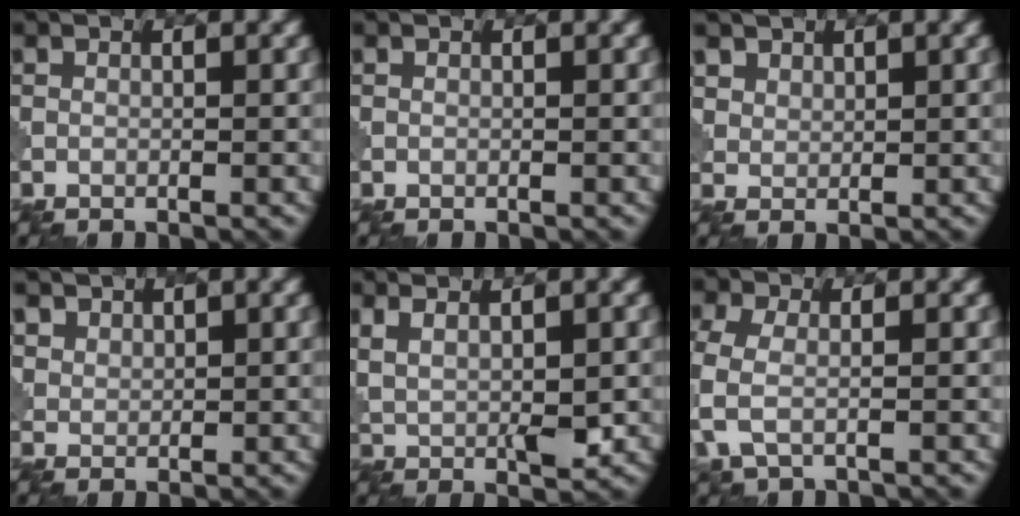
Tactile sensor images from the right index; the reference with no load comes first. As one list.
[{"total": 0.0}, {"total": 2.8, "force": [1.9, 1.9, 0.7], "torque": [-0.029, -0.014, 0.055]}, {"total": 2.6, "force": [2.0, 1.6, 0.6], "torque": [-0.023, -0.012, 0.054]}, {"total": 4.3, "force": [1.5, 1.3, 3.8], "torque": [-0.075, -0.006, 0.038]}, {"total": 4.1, "force": [-0.9, 2.2, 3.3], "torque": [-0.095, -0.004, -0.025]}]